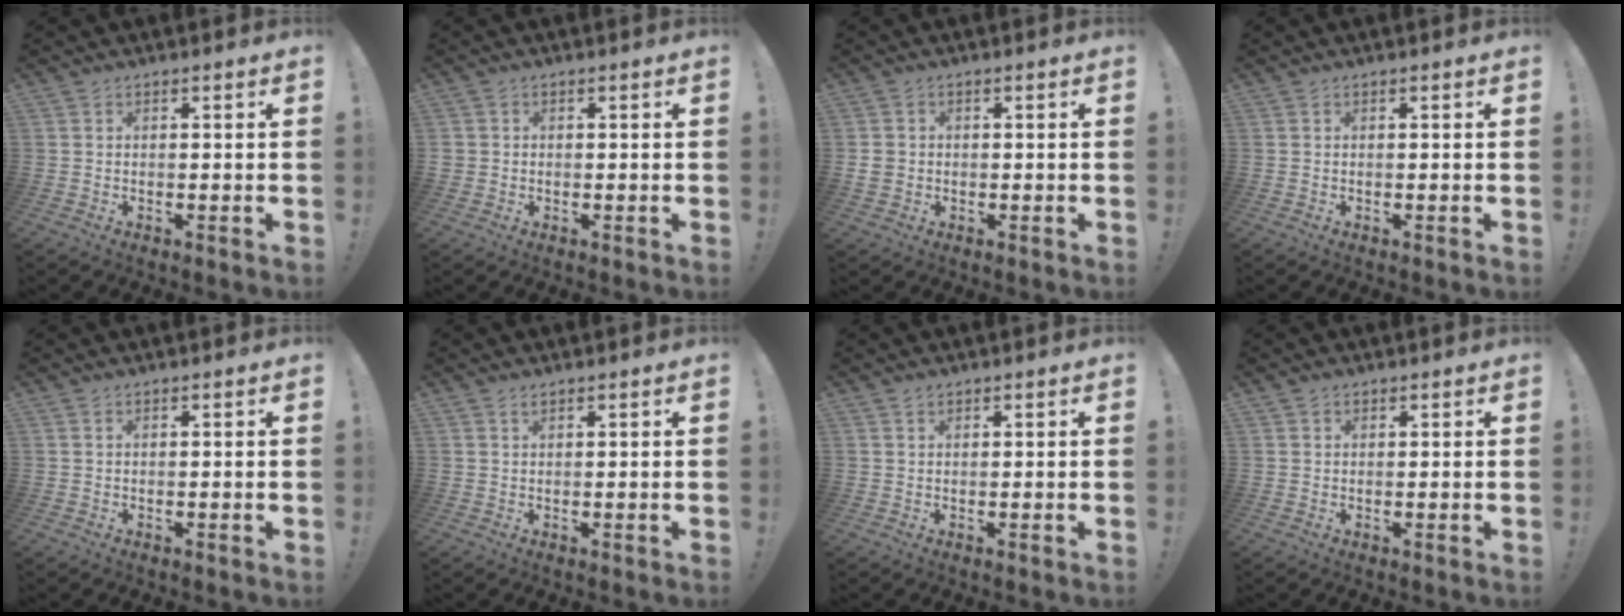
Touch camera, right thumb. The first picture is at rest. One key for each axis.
{"total": 1.4, "fx": -0.2, "fy": 1.4, "fz": 0.4, "tx": -0.013, "ty": 0.007, "tz": -0.001}
{"total": 3.1, "fx": 0.0, "fy": 2.8, "fz": 1.3, "tx": -0.014, "ty": 0.003, "tz": 0.001}
{"total": 0.0}
{"total": 0.0}
{"total": 0.8, "fx": 0.7, "fy": 0.2, "fz": 0.4, "tx": -0.004, "ty": -0.002, "tz": 0.012}
{"total": 0.8, "fx": 0.6, "fy": 0.5, "fz": 0.2, "tx": -0.005, "ty": 0.000, "tz": 0.012}
{"total": 0.9, "fx": 0.6, "fy": 0.8, "fz": 0.1, "tx": -0.001, "ty": 0.001, "tz": 0.011}